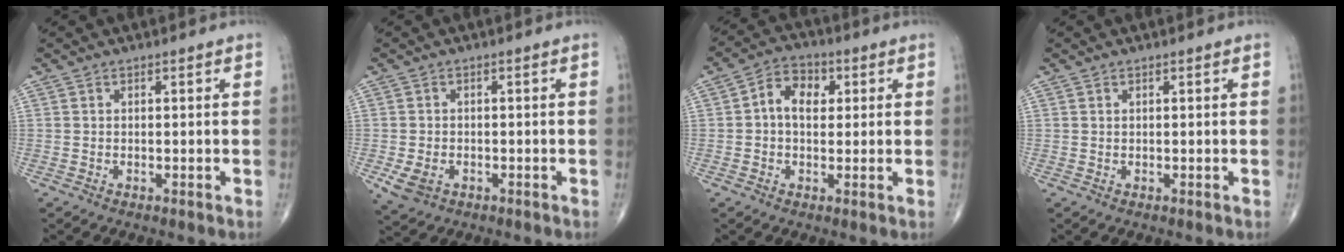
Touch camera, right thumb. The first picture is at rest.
{"total": 5.6, "force": [-2.0, 4.0, 3.3], "torque": [-0.062, 0.002, -0.027]}
{"total": 6.9, "force": [1.1, 4.9, 4.8], "torque": [-0.060, 0.016, 0.011]}
{"total": 0.0}